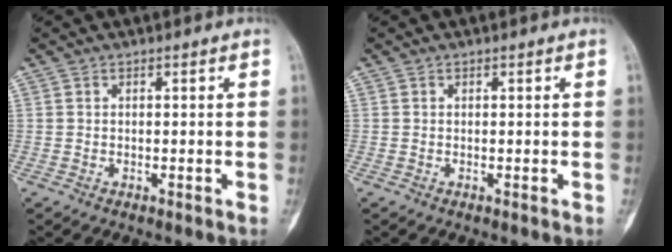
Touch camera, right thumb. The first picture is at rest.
{"total": 0.0}